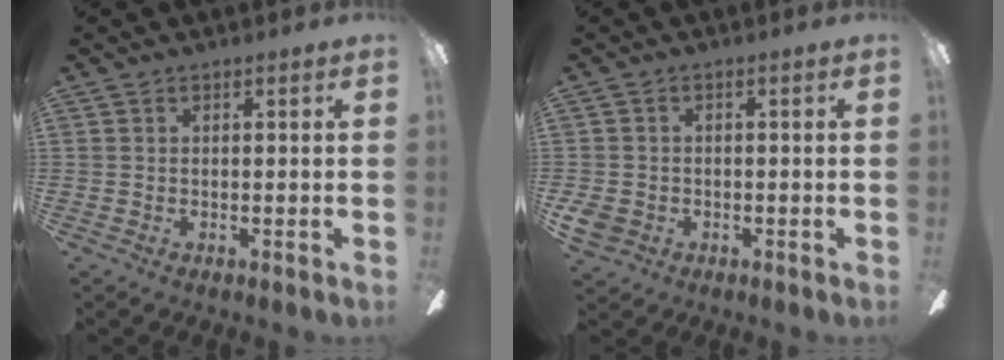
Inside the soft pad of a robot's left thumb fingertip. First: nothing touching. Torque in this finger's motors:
{"motor_torque": [-0.10, 0.13, -0.23, 0.38, -0.04]}